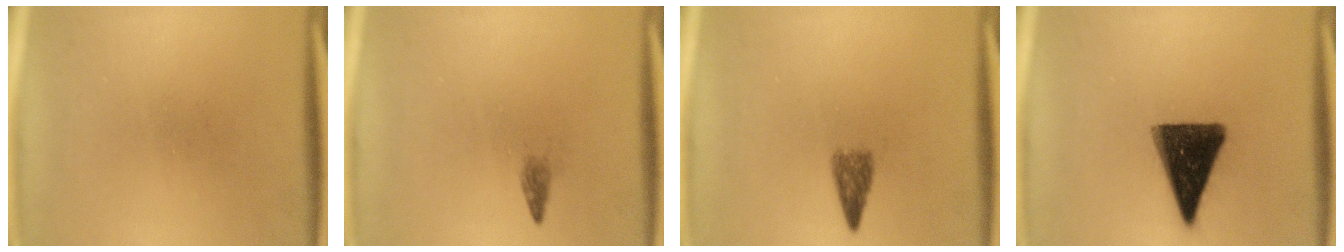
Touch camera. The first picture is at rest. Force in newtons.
{"total": 1.0}
{"total": 2.5}
{"total": 14.7}